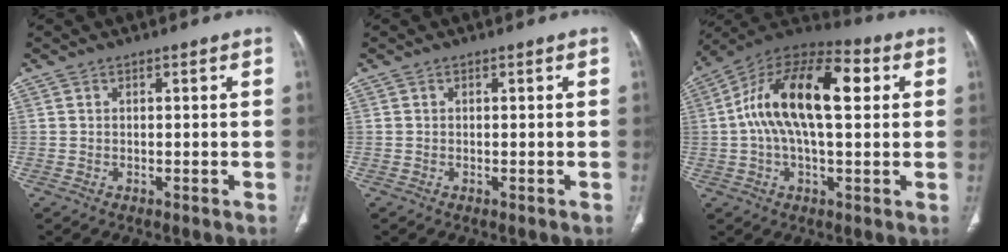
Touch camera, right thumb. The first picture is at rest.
{"total": 0.0}
{"total": 19.3, "force": [3.4, 9.0, 16.7], "torque": [-0.284, 0.037, 0.046]}